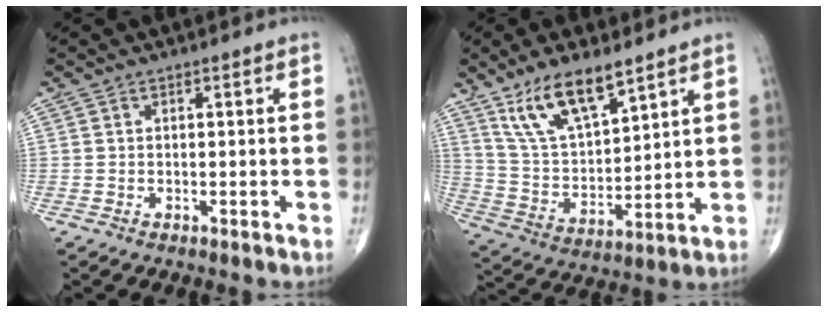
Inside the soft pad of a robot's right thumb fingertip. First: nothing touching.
{"total": 14.0, "force": [9.3, 5.2, 9.2], "torque": [-0.153, -0.042, 0.189]}